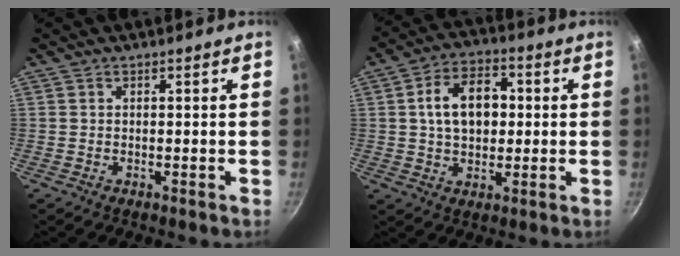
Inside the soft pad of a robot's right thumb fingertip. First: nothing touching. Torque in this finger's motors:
{"motor_torque": [-0.13, 0.41, 0.27, 0.07, 0.30]}